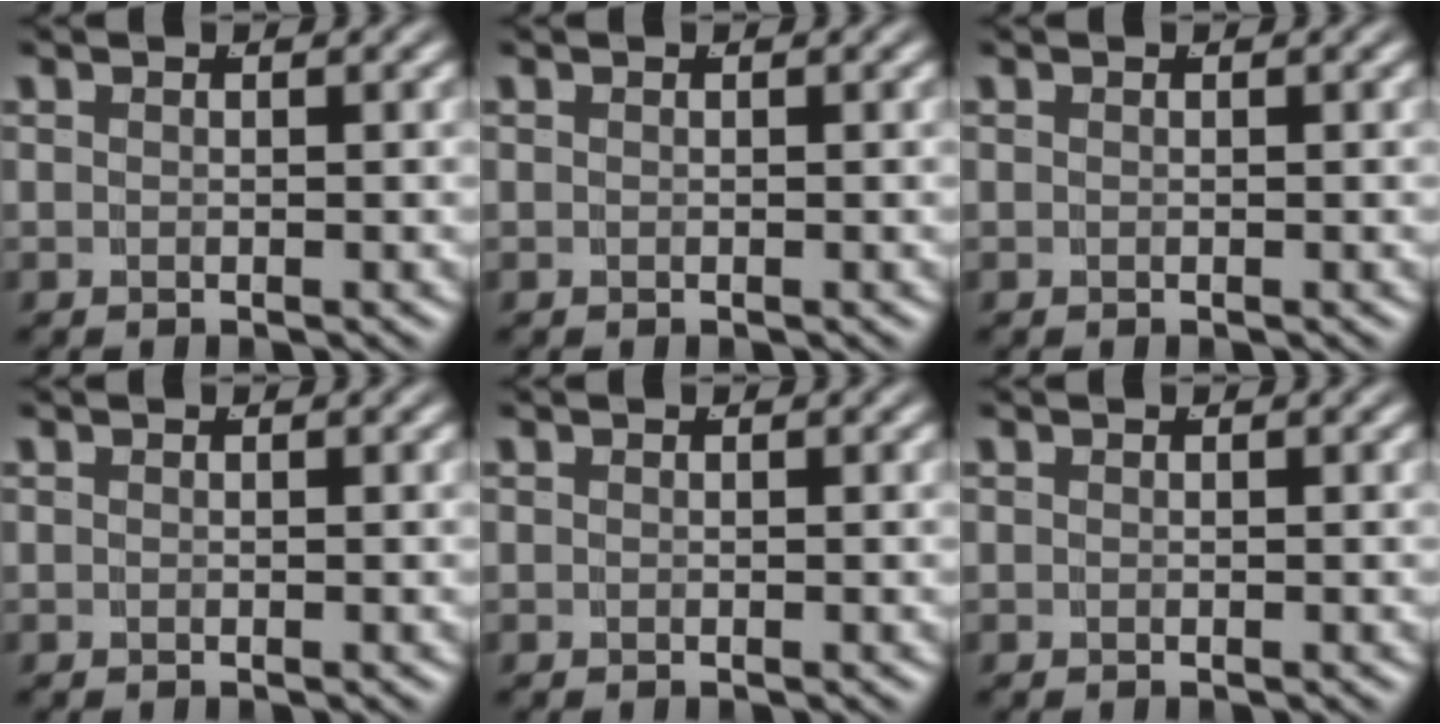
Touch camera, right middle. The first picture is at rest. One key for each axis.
{"total": 0.0}
{"total": 0.0}
{"total": 0.0}
{"total": 0.0}
{"total": 0.0}